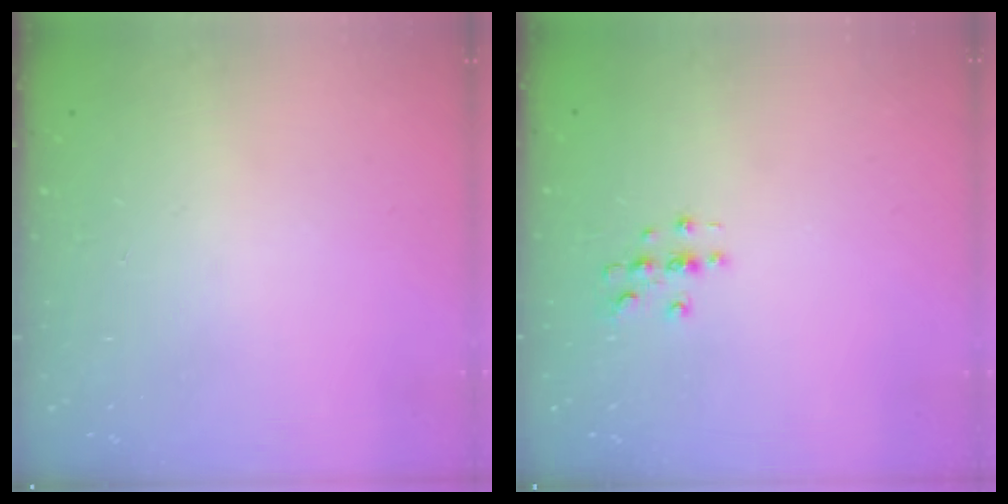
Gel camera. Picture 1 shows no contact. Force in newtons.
{"total": 3.0, "press": 3.0, "slide": 0.3}